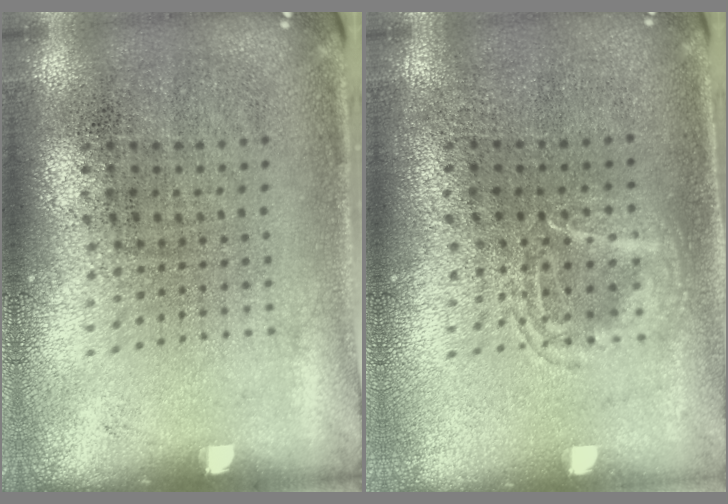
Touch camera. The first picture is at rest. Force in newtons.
{"total": 1.6, "press": 1.6, "slide": 0.2}